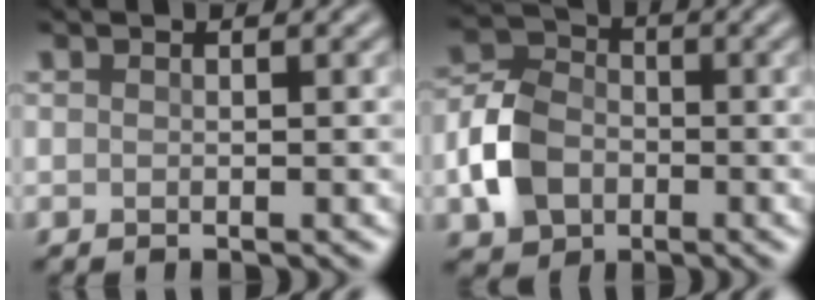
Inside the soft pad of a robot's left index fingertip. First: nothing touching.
{"total": 5.6, "force": [-1.8, 4.3, 3.1], "torque": [-0.068, 0.003, -0.045]}